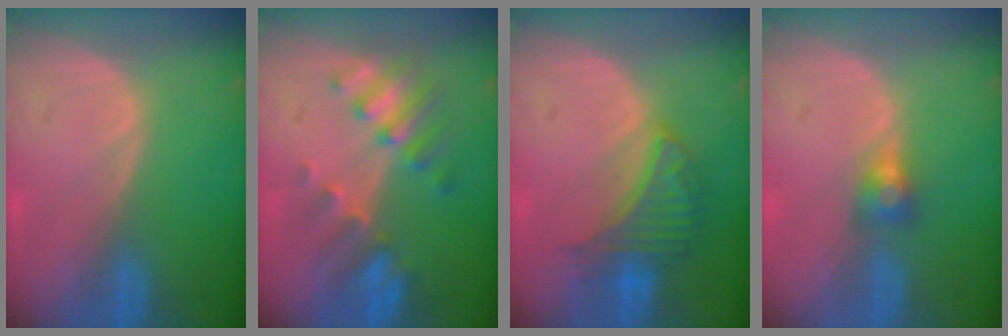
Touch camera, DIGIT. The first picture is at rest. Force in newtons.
{"total": 7.7, "press": 6.8, "slide": 3.5}
{"total": 6.6, "press": 6.2, "slide": 2.2}
{"total": 2.9, "press": 2.5, "slide": 1.5}